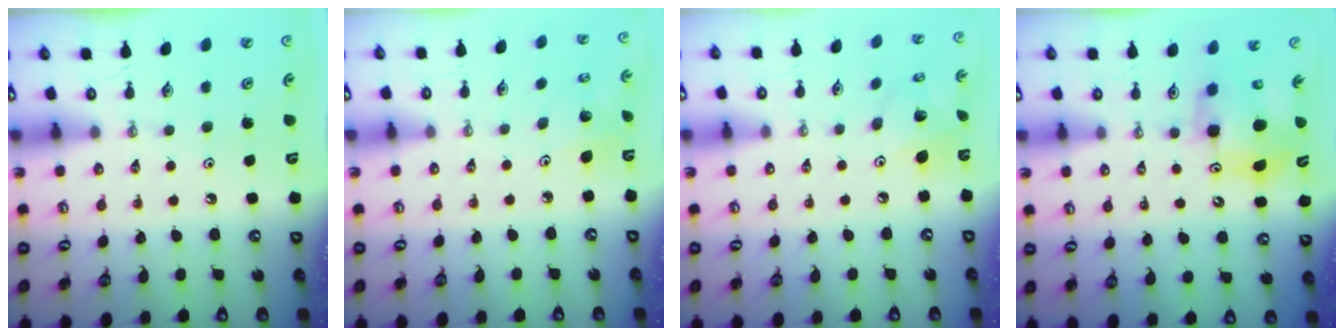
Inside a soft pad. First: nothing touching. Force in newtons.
{"total": 4.0, "press": 4.0, "slide": 0.4}
{"total": 9.0, "press": 9.0, "slide": 0.3}
{"total": 9.0, "press": 9.0, "slide": 0.5}